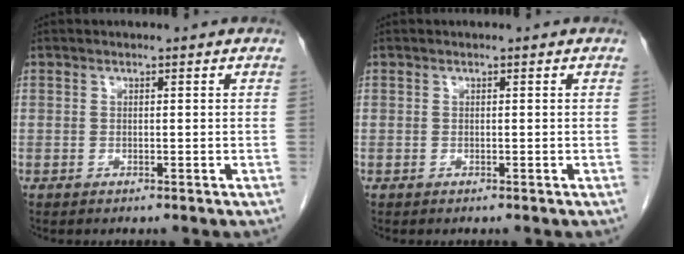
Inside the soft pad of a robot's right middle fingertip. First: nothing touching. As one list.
[{"total": 0.0}]